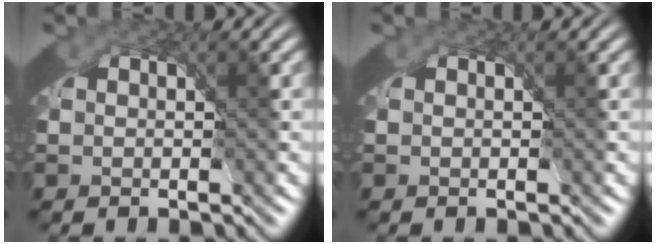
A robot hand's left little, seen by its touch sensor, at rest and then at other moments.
{"total": 0.0}